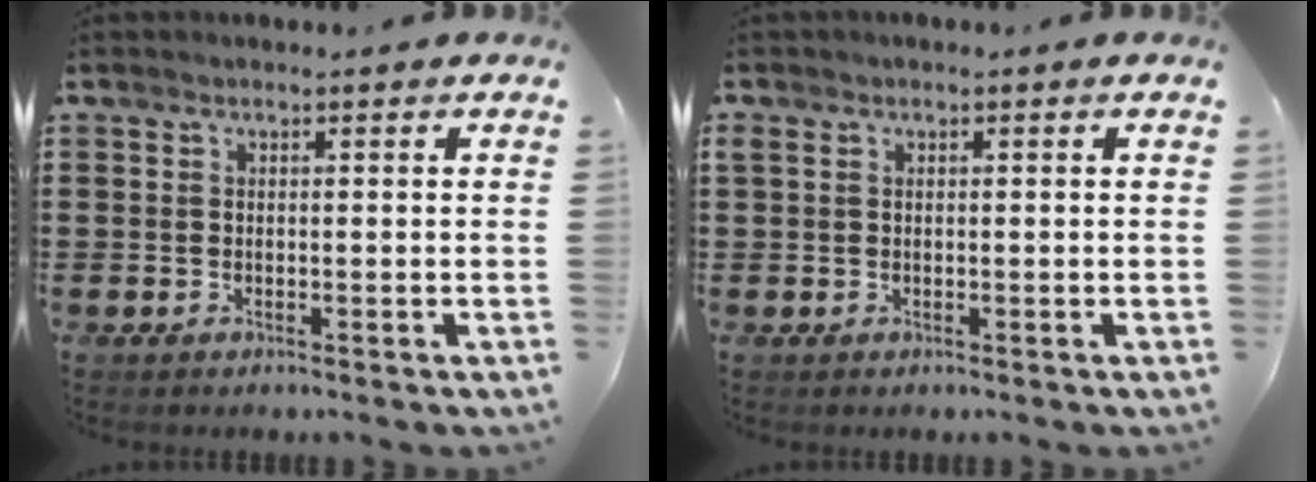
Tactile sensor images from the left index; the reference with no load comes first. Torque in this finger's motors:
{"motor_torque": [1.02, -1.12, 0.49, 0.11]}